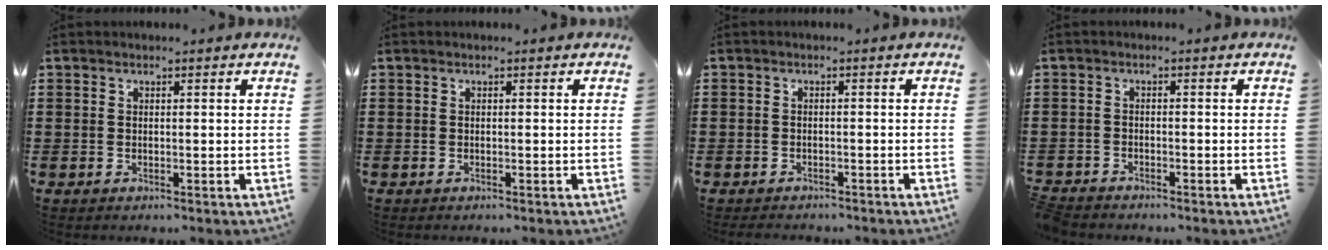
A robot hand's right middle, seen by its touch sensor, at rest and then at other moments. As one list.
[{"total": 0.0}, {"total": 1.5, "force": [-1.4, 0.6, -0.1], "torque": [-0.002, 0.001, -0.032]}, {"total": 1.9, "force": [-1.8, 0.2, 0.0], "torque": [-0.013, -0.003, -0.043]}]